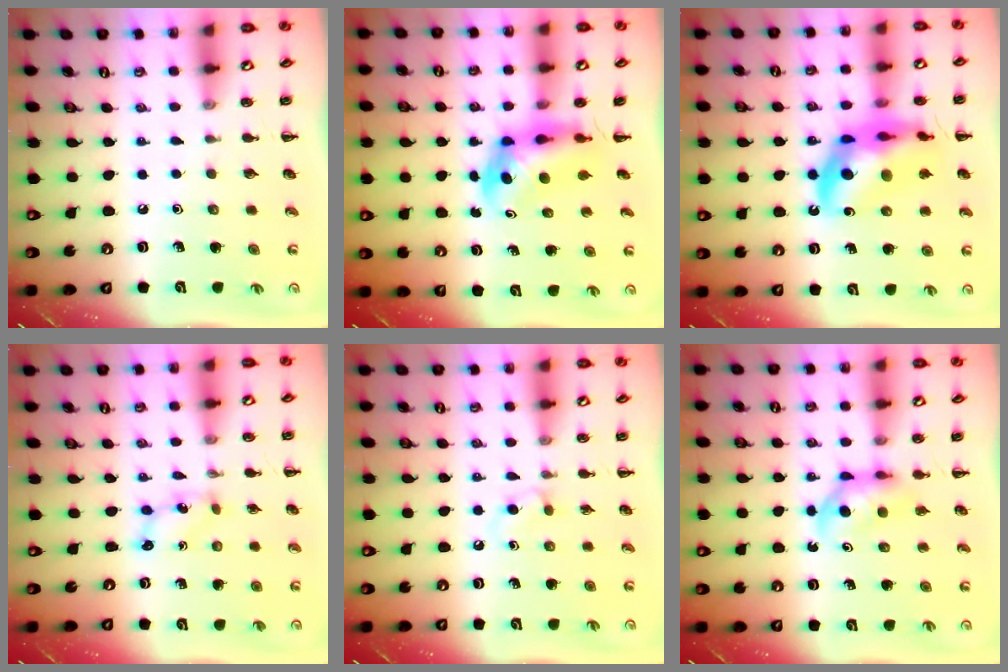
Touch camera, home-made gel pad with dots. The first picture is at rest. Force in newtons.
{"total": 4.5, "press": 4.3, "slide": 1.2}
{"total": 18.8, "press": 18.3, "slide": 4.5}
{"total": 1.8, "press": 1.8, "slide": 0.3}
{"total": 3.5, "press": 3.3, "slide": 1.4}
{"total": 4.8, "press": 4.7, "slide": 0.8}